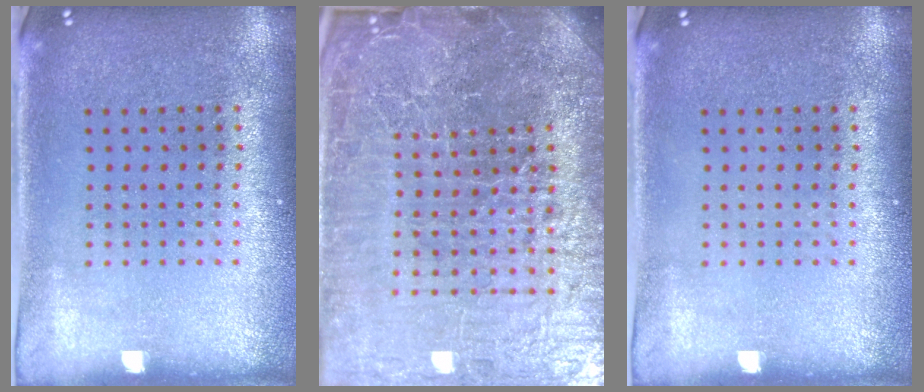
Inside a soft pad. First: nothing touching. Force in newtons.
{"total": 7.6, "press": 6.6, "slide": 3.8}
{"total": 0.0}